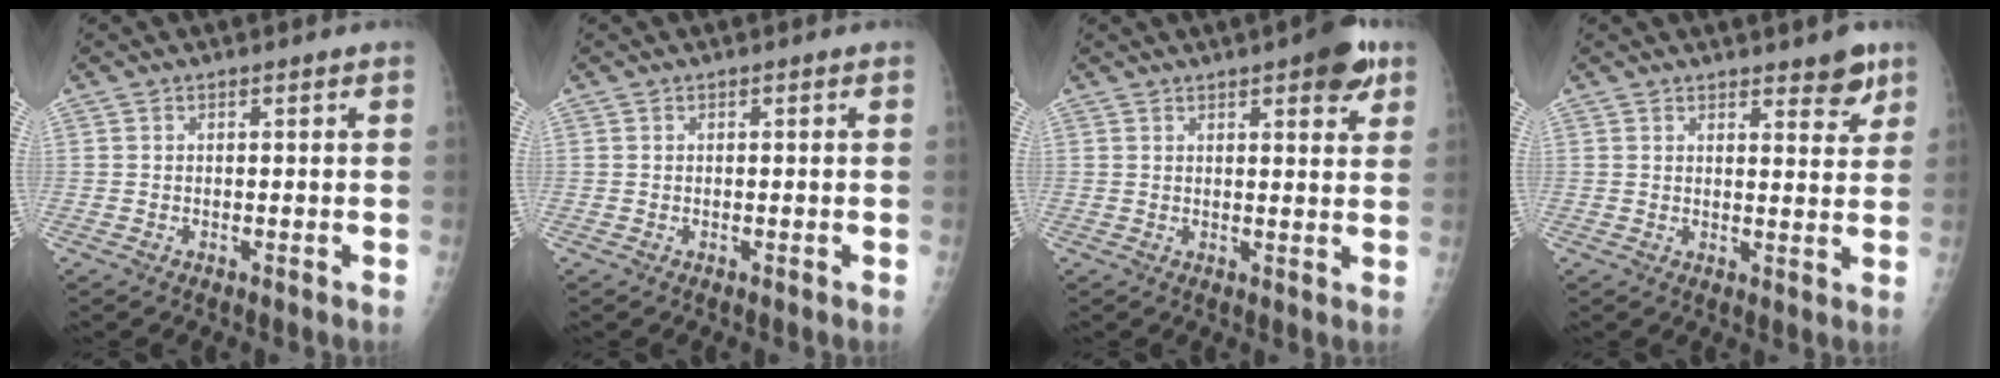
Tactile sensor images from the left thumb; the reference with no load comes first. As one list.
[{"total": 0.0}, {"total": 7.4, "force": [4.1, 2.3, 5.6], "torque": [-0.057, -0.014, 0.049]}, {"total": 4.9, "force": [3.5, 1.7, 3.0], "torque": [-0.020, -0.023, 0.045]}]